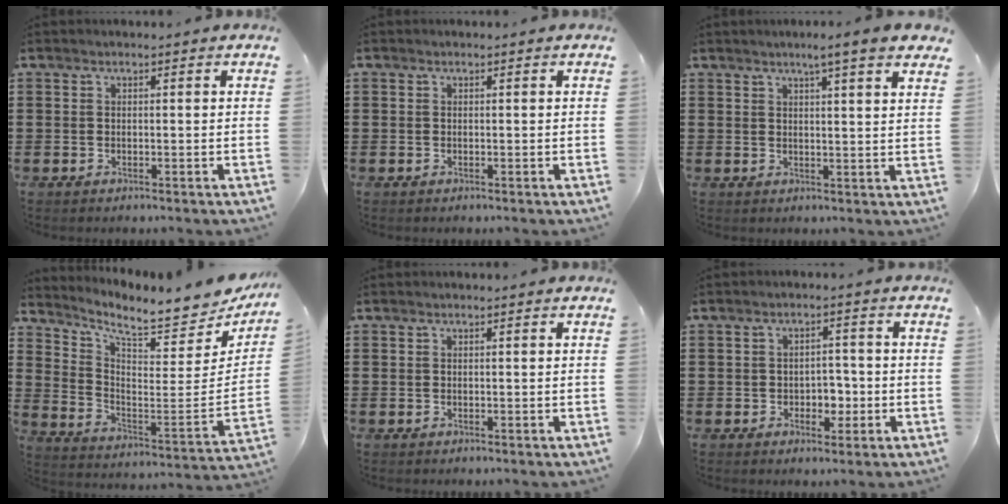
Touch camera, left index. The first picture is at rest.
{"total": 0.0}
{"total": 4.2, "force": [3.2, -0.5, 2.6], "torque": [-0.051, -0.011, 0.052]}
{"total": 7.2, "force": [6.4, 0.8, 3.3], "torque": [-0.082, -0.066, 0.101]}
{"total": 0.0}
{"total": 2.8, "force": [-1.1, 2.1, 1.5], "torque": [-0.026, 0.000, -0.027]}